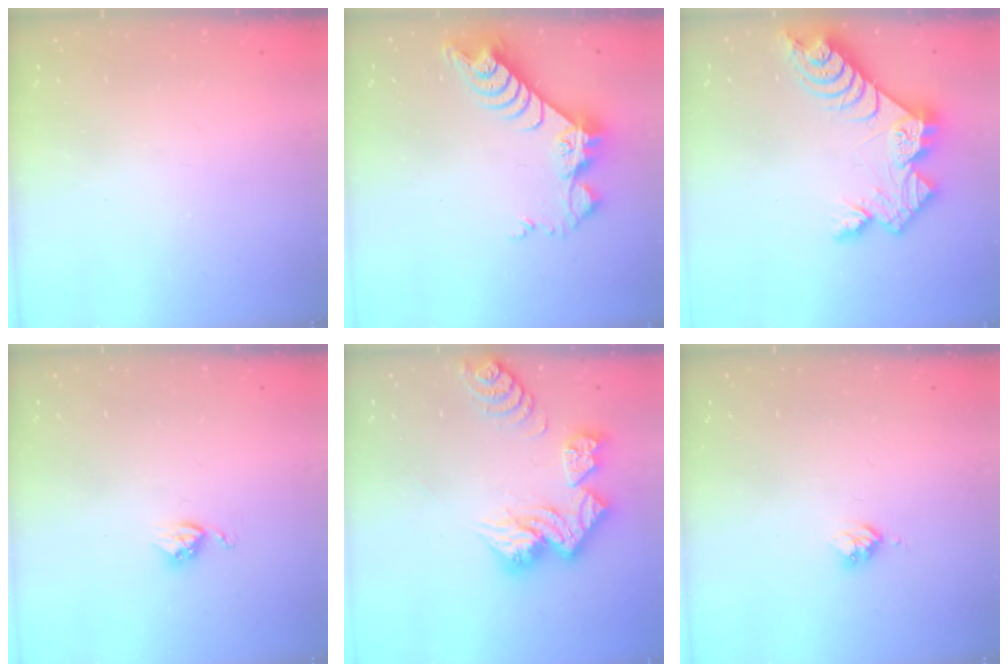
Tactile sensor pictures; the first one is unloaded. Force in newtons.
{"total": 9.3, "press": 9.3, "slide": 0.7}
{"total": 11.2, "press": 11.2, "slide": 0.8}
{"total": 3.6, "press": 3.6, "slide": 0.4}
{"total": 15.7, "press": 15.6, "slide": 1.7}
{"total": 3.0, "press": 2.9, "slide": 0.4}